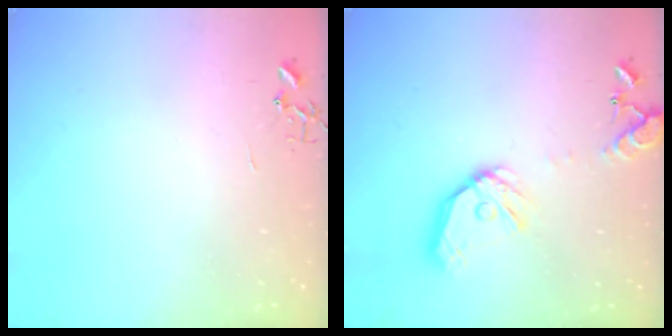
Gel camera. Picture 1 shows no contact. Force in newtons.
{"total": 16.8, "press": 16.6, "slide": 2.9}